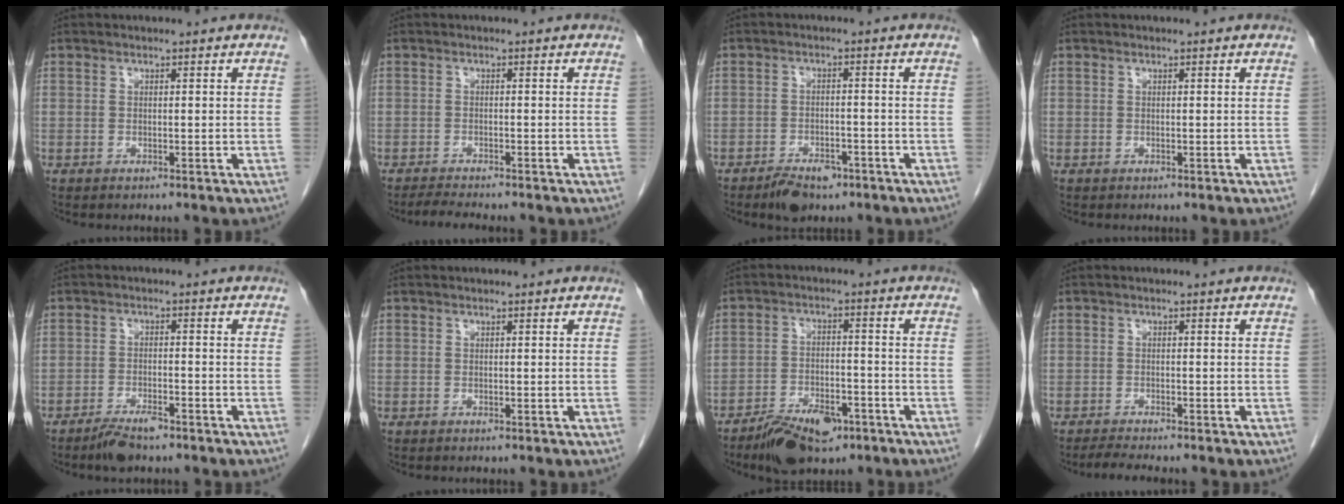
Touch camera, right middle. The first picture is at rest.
{"total": 2.8, "force": [-2.6, -0.2, 1.1], "torque": [-0.028, -0.013, -0.044]}
{"total": 4.8, "force": [-3.4, 2.2, 2.5], "torque": [-0.044, 0.000, -0.049]}
{"total": 0.0}
{"total": 4.1, "force": [-3.2, 0.8, 2.4], "torque": [-0.048, -0.004, -0.057]}
{"total": 0.0}
{"total": 8.4, "force": [-5.8, 3.4, 5.0], "torque": [-0.085, -0.004, -0.098]}
{"total": 3.0, "force": [-2.7, -0.2, 1.3], "torque": [-0.031, -0.013, -0.045]}